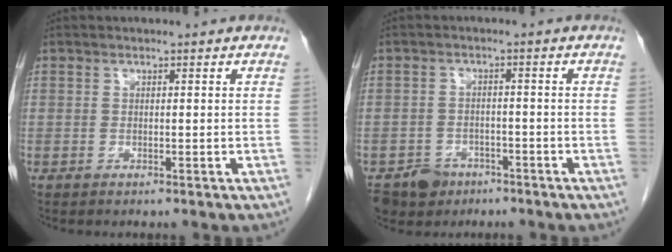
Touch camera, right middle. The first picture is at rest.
{"total": 5.1, "force": [-3.5, 3.6, 0.8], "torque": [-0.012, 0.004, -0.054]}